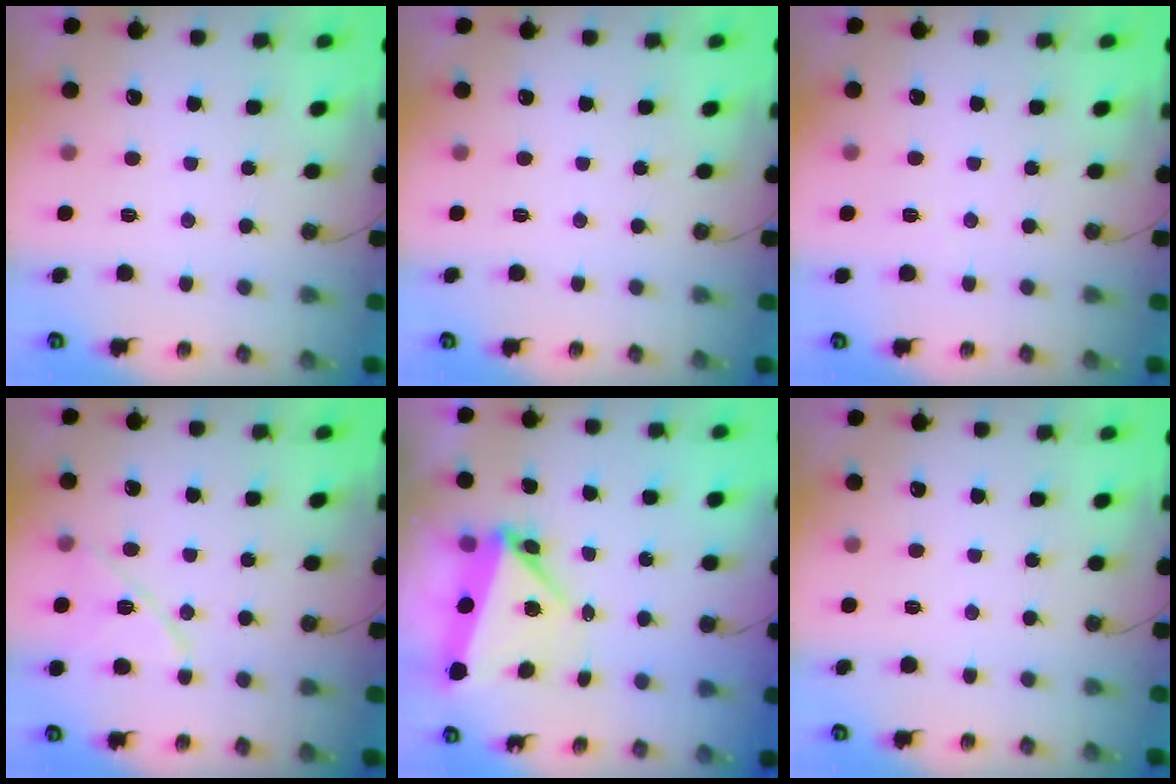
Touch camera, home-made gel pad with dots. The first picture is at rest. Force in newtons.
{"total": 0.0}
{"total": 2.1, "press": 1.8, "slide": 1.2}
{"total": 11.8, "press": 11.8, "slide": 0.9}
{"total": 6.1, "press": 6.1, "slide": 0.3}
{"total": 0.0}